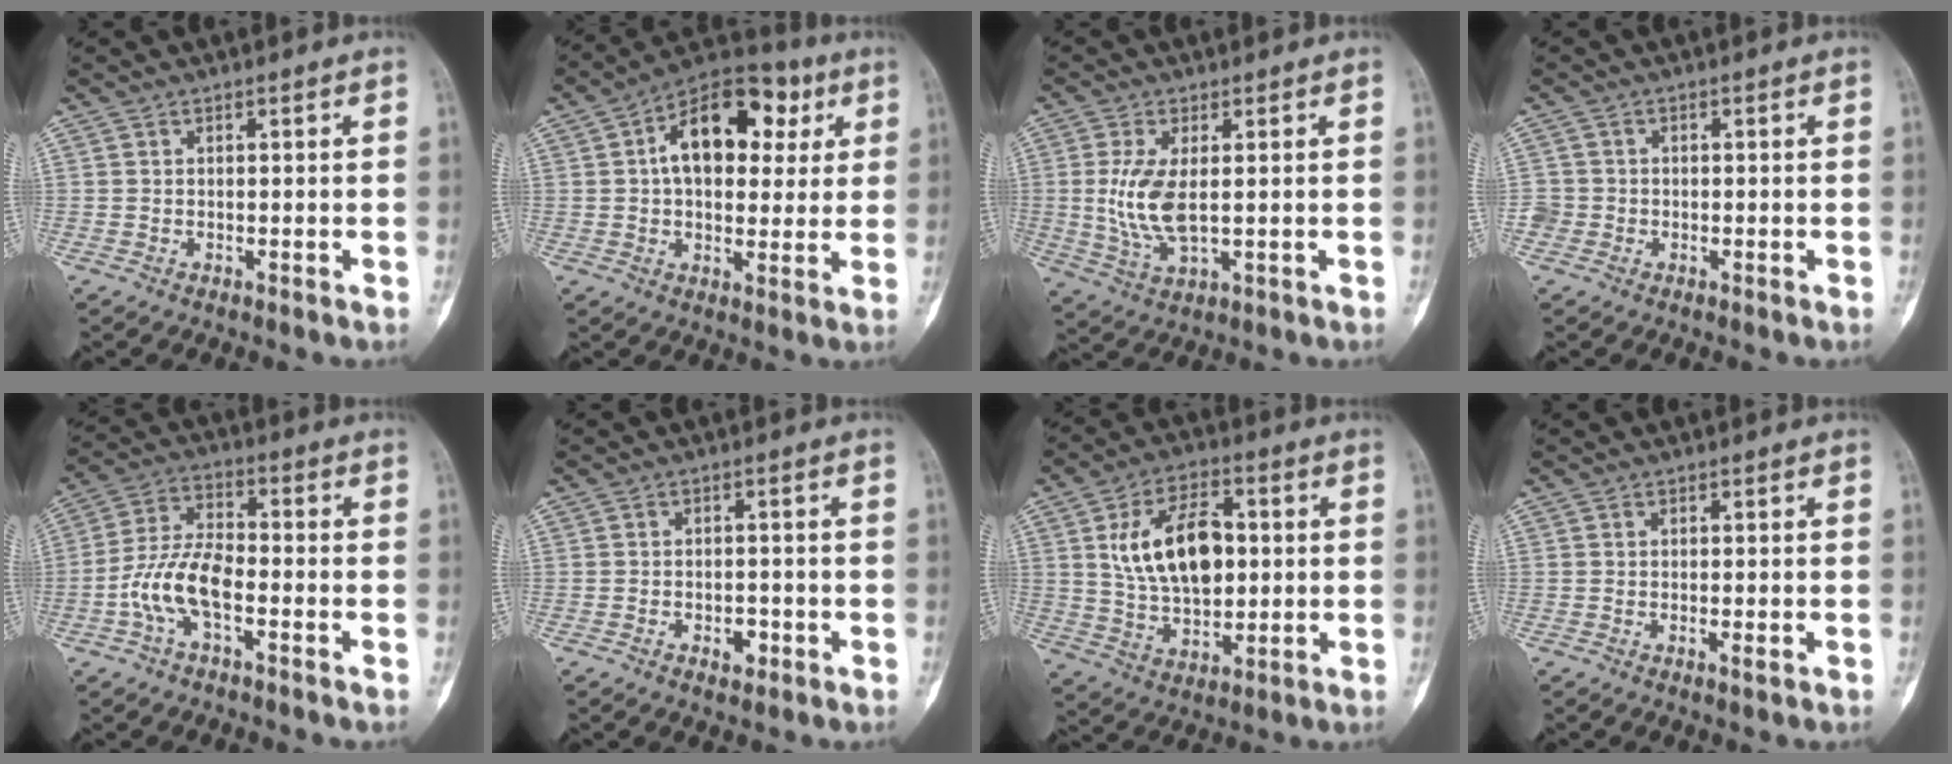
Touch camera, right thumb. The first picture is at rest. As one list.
[{"total": 16.9, "force": [4.5, 10.2, 12.6], "torque": [-0.152, 0.017, 0.060]}, {"total": 8.4, "force": [0.2, 3.5, 7.7], "torque": [-0.171, -0.011, 0.013]}, {"total": 2.7, "force": [-1.2, 2.4, 0.4], "torque": [-0.003, 0.013, -0.028]}, {"total": 10.0, "force": [-3.3, 4.7, 8.2], "torque": [-0.171, 0.035, -0.069]}, {"total": 3.1, "force": [-1.5, 1.9, 2.0], "torque": [-0.018, 0.009, -0.019]}, {"total": 15.9, "force": [2.3, 9.4, 12.6], "torque": [-0.194, 0.002, 0.043]}, {"total": 1.4, "force": [-0.6, 0.3, 1.2], "torque": [-0.017, -0.002, -0.009]}]